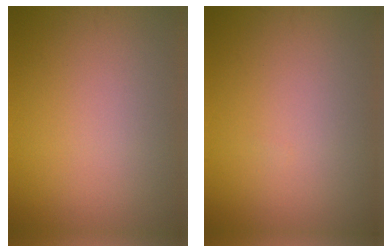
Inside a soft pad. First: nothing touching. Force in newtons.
{"total": 0.0}